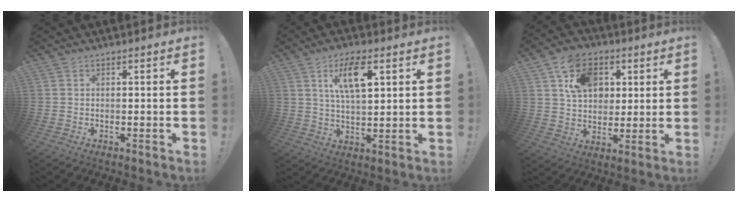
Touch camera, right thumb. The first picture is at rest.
{"total": 10.5, "force": [4.6, 4.1, 8.5], "torque": [-0.140, -0.004, 0.077]}
{"total": 15.1, "force": [6.0, 11.6, 7.7], "torque": [-0.110, -0.020, 0.119]}